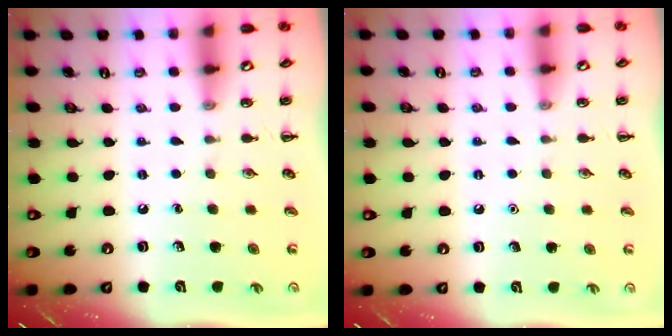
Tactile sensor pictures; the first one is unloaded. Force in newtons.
{"total": 1.6, "press": 1.6, "slide": 0.1}